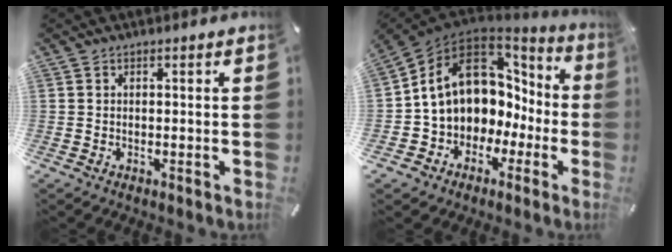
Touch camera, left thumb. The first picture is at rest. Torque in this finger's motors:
{"motor_torque": [0.11, 1.96, 1.67, 1.10, 0.26]}